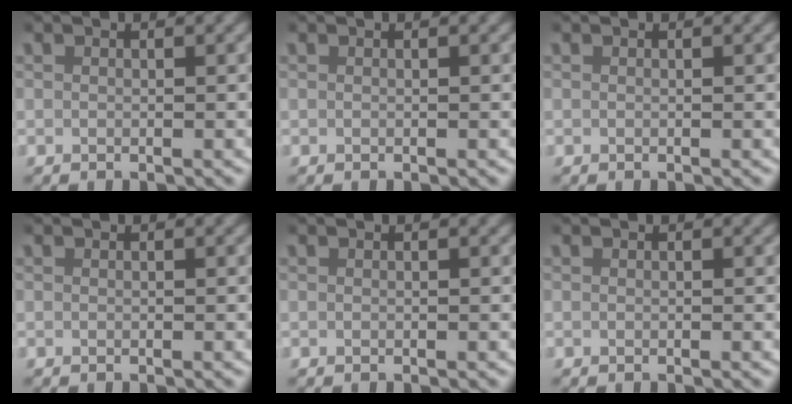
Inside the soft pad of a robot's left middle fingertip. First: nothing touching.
{"total": 0.0}
{"total": 0.0}
{"total": 0.0}
{"total": 0.0}
{"total": 0.0}